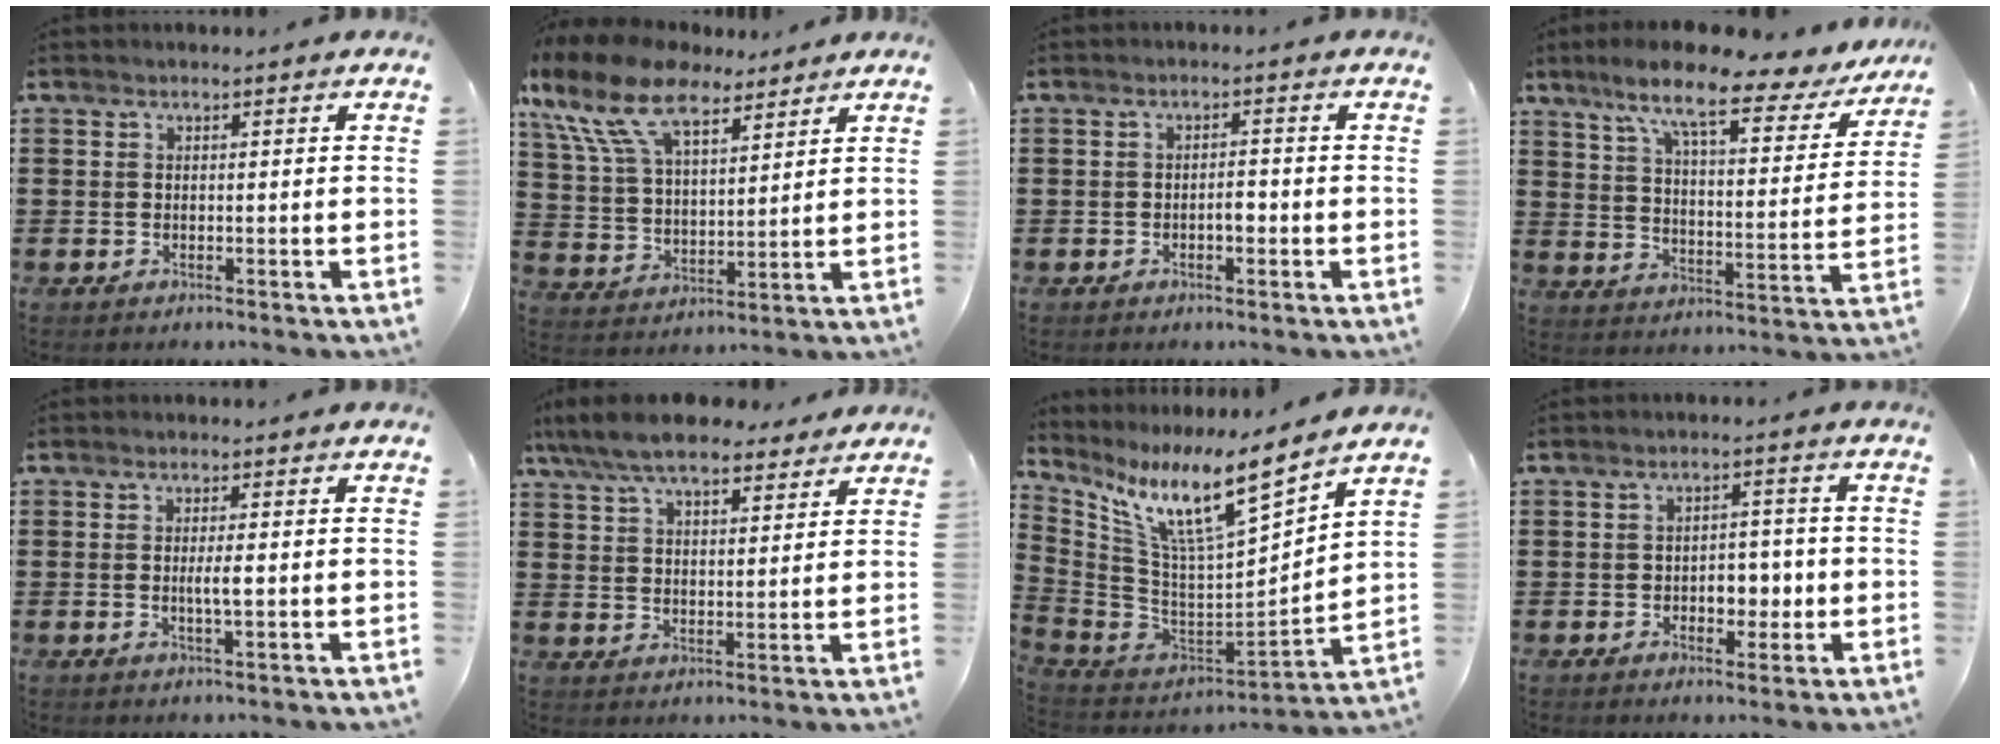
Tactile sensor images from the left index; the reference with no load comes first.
{"total": 13.9, "force": [9.9, 6.1, 7.7], "torque": [-0.197, -0.024, 0.180]}
{"total": 2.0, "force": [-0.6, 0.7, 1.7], "torque": [-0.035, 0.004, -0.012]}
{"total": 11.1, "force": [8.5, 1.5, 7.0], "torque": [-0.150, -0.049, 0.135]}
{"total": 2.5, "force": [0.0, 0.3, 2.5], "torque": [-0.046, -0.004, -0.001]}
{"total": 8.9, "force": [7.6, 2.5, 3.9], "torque": [-0.103, -0.013, 0.140]}
{"total": 12.4, "force": [8.3, 1.2, 9.1], "torque": [-0.196, -0.061, 0.135]}
{"total": 4.6, "force": [-0.9, 3.0, 3.4], "torque": [-0.053, 0.000, -0.023]}